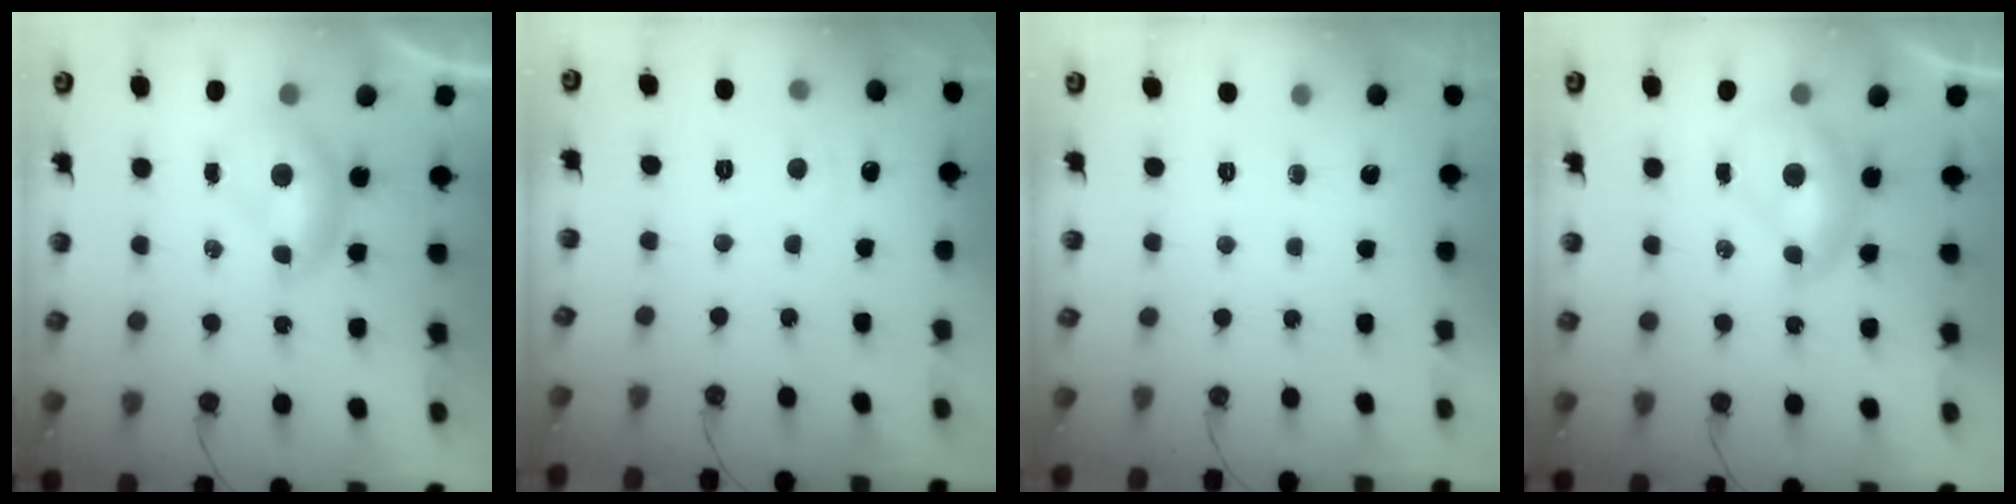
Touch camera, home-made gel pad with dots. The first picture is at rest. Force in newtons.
{"total": 1.0, "press": 0.8, "slide": 0.7}
{"total": 0.0}
{"total": 1.6, "press": 1.5, "slide": 0.2}